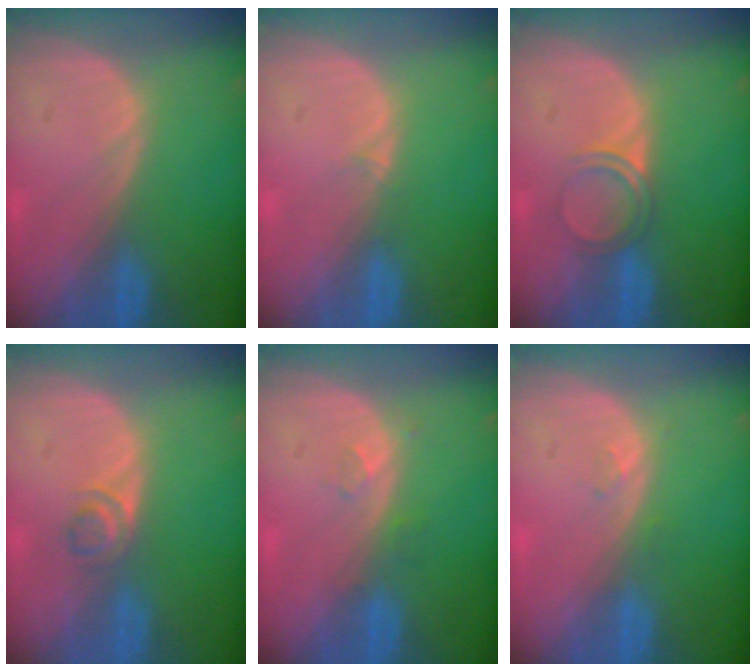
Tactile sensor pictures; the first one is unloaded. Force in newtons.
{"total": 0.9, "press": 0.5, "slide": 0.7}
{"total": 3.2, "press": 2.9, "slide": 1.2}
{"total": 2.3, "press": 2.1, "slide": 1.0}
{"total": 1.9, "press": 1.6, "slide": 1.0}
{"total": 1.1, "press": 1.0, "slide": 0.4}